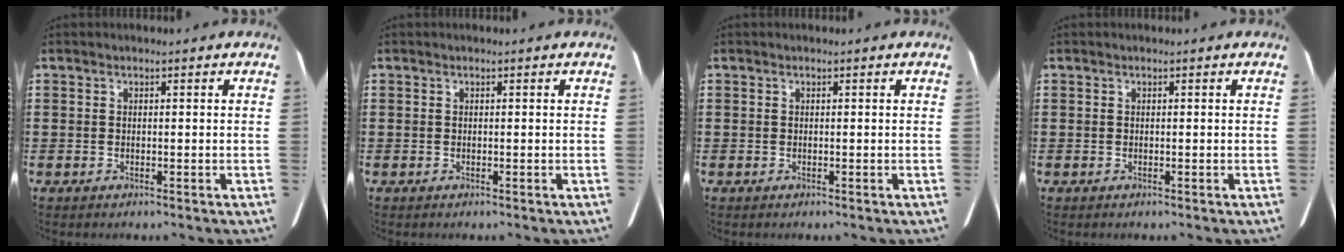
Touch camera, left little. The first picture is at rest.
{"total": 0.0}
{"total": 0.0}
{"total": 0.0}